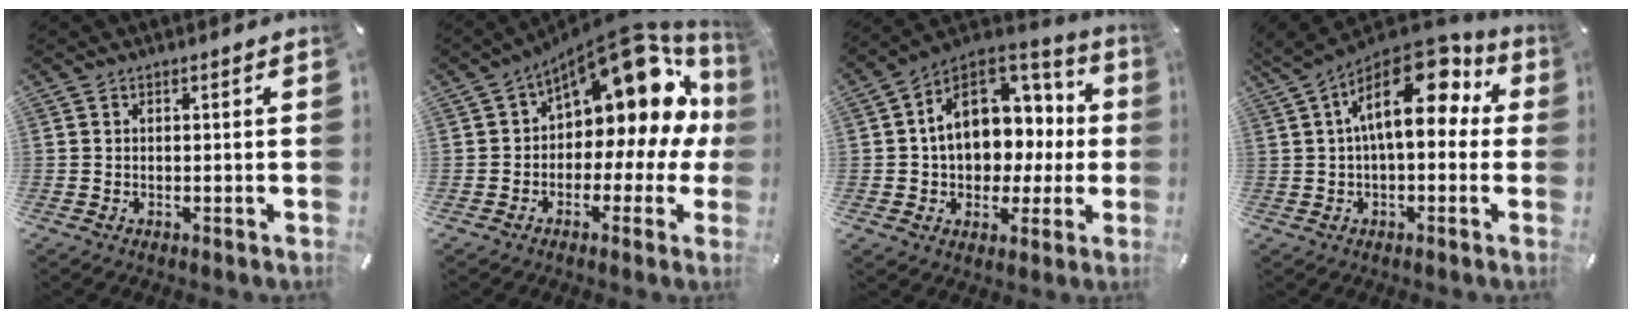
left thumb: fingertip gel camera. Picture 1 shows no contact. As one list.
[{"total": 15.2, "force": [8.3, 7.9, 9.9], "torque": [-0.134, -0.075, 0.137]}, {"total": 16.0, "force": [2.2, 12.3, 9.9], "torque": [-0.154, -0.008, 0.042]}, {"total": 18.4, "force": [6.0, 9.8, 14.4], "torque": [-0.244, -0.034, 0.096]}]